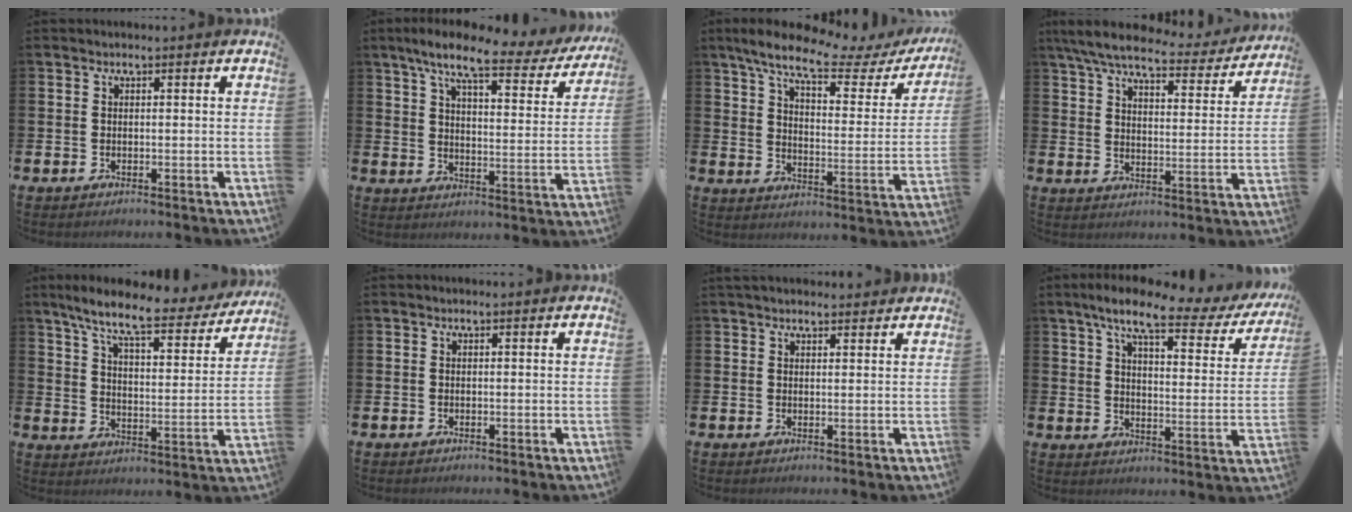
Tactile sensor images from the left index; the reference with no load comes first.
{"total": 8.5, "force": [6.7, 1.8, 5.0], "torque": [-0.113, -0.031, 0.107]}
{"total": 9.2, "force": [7.3, 2.1, 5.1], "torque": [-0.117, -0.039, 0.120]}
{"total": 7.4, "force": [6.4, 1.7, 3.4], "torque": [-0.089, -0.035, 0.106]}
{"total": 9.2, "force": [7.7, 1.6, 4.7], "torque": [-0.119, -0.041, 0.129]}
{"total": 0.0}
{"total": 2.1, "force": [2.0, 0.5, 0.3], "torque": [-0.002, -0.005, 0.035]}
{"total": 8.2, "force": [6.2, 1.8, 5.1], "torque": [-0.113, -0.029, 0.097]}